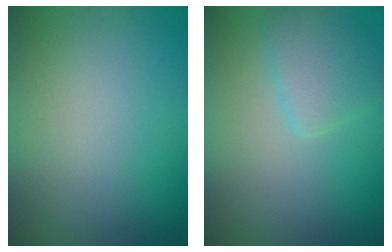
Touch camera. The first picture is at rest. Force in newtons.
{"total": 2.6, "press": 2.6, "slide": 0.2}